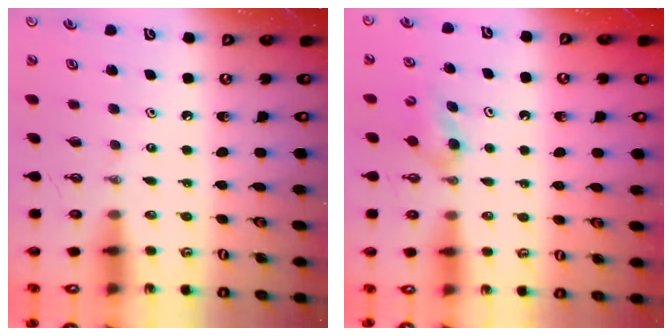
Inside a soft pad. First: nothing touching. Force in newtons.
{"total": 4.1, "press": 3.9, "slide": 1.2}